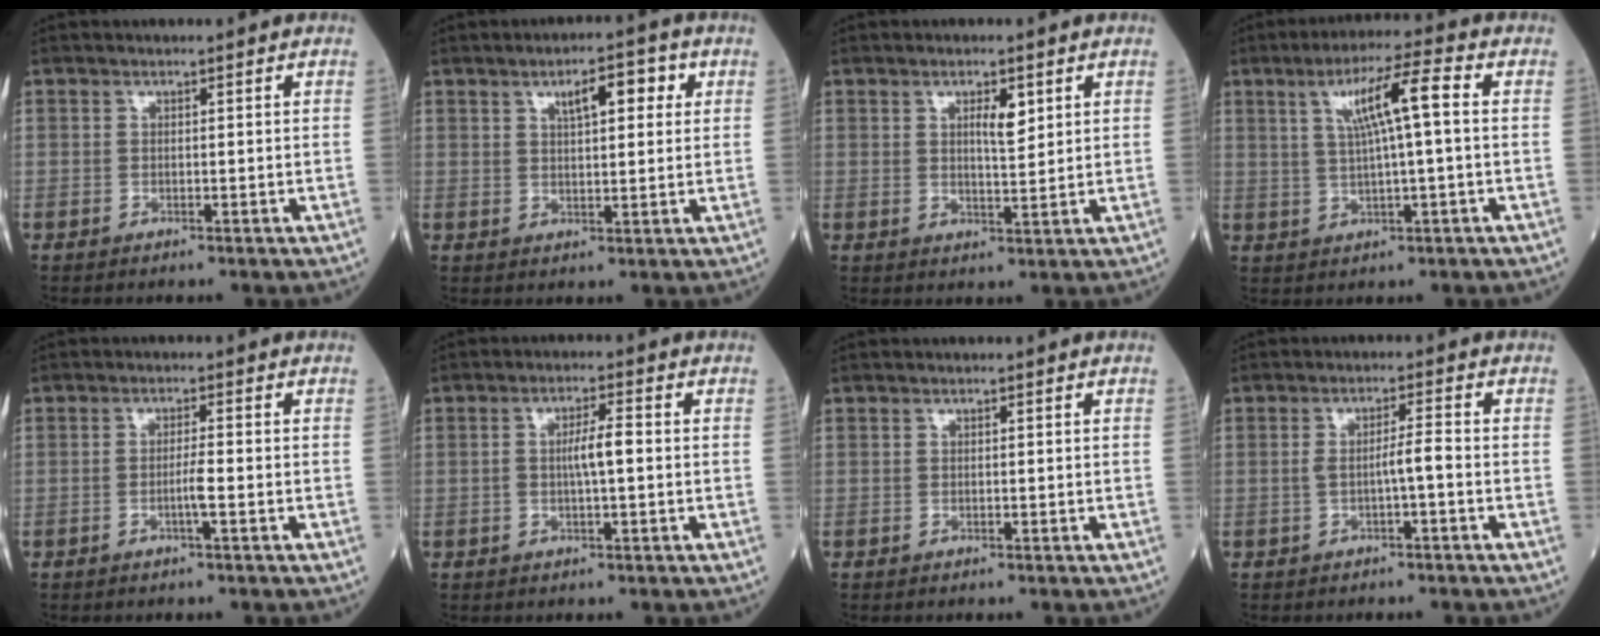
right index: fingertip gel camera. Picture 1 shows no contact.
{"total": 6.1, "force": [2.5, 1.9, 5.2], "torque": [-0.079, 0.013, 0.038]}
{"total": 3.6, "force": [1.6, 0.9, 3.1], "torque": [-0.052, -0.001, 0.026]}
{"total": 8.5, "force": [2.0, 0.3, 8.3], "torque": [-0.146, 0.014, 0.035]}
{"total": 2.4, "force": [-0.8, -0.3, 2.2], "torque": [-0.040, -0.001, -0.017]}
{"total": 3.8, "force": [-0.1, 0.5, 3.8], "torque": [-0.070, 0.006, -0.002]}
{"total": 0.0}
{"total": 2.9, "force": [-0.8, 0.0, 2.8], "torque": [-0.047, 0.006, -0.013]}